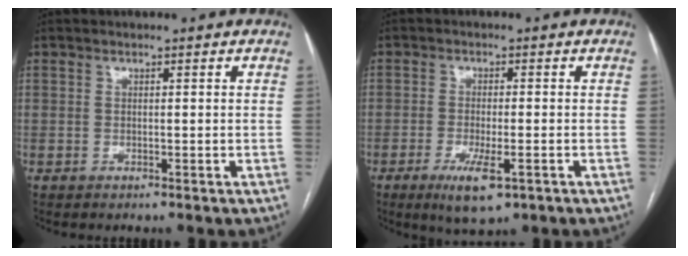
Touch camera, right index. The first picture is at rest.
{"total": 6.3, "force": [-3.1, 1.5, 5.3], "torque": [-0.099, -0.013, -0.045]}